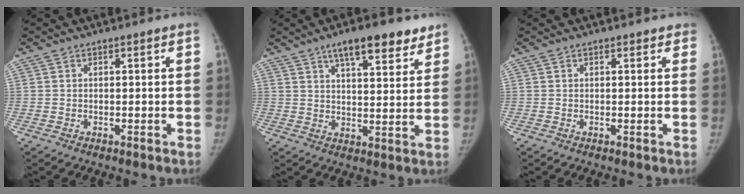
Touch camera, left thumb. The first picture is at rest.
{"total": 11.4, "force": [7.6, 3.9, 7.6], "torque": [-0.082, -0.032, 0.113]}
{"total": 1.0, "force": [0.7, 0.7, 0.2], "torque": [0.013, -0.001, 0.002]}